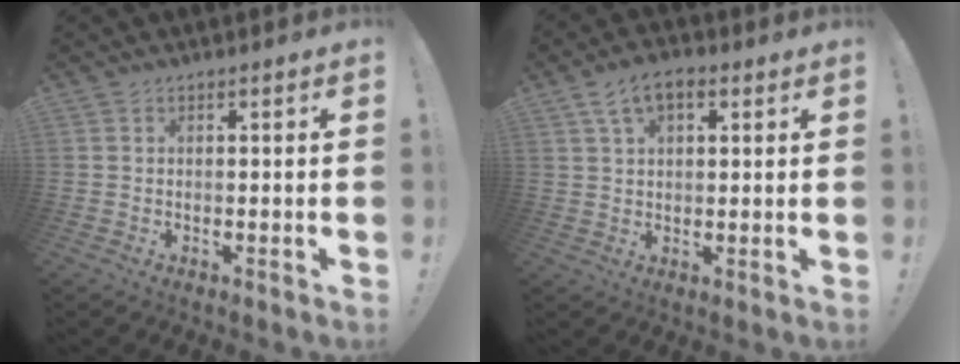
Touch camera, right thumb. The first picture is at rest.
{"total": 7.3, "force": [3.4, 3.9, 5.1], "torque": [-0.085, -0.001, 0.064]}